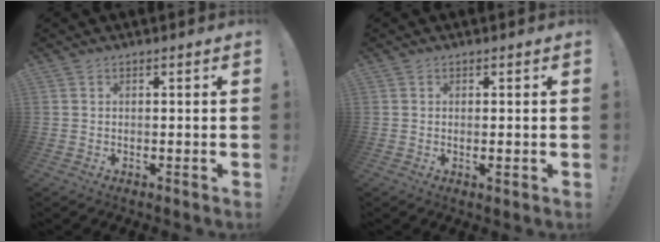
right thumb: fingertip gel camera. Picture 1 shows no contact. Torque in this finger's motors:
{"motor_torque": [-0.07, 0.04, -0.09, 0.41, -0.01]}